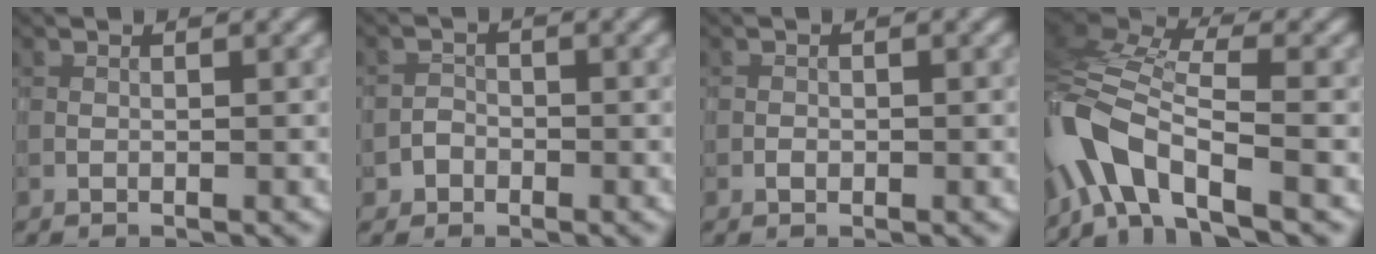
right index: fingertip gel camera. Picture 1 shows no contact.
{"total": 1.3, "force": [-0.6, 1.1, 0.1], "torque": [0.009, 0.006, -0.012]}
{"total": 0.6, "force": [-0.2, 0.5, 0.2], "torque": [-0.002, 0.000, -0.004]}
{"total": 9.9, "force": [-5.6, 3.9, 7.2], "torque": [-0.147, 0.004, -0.119]}